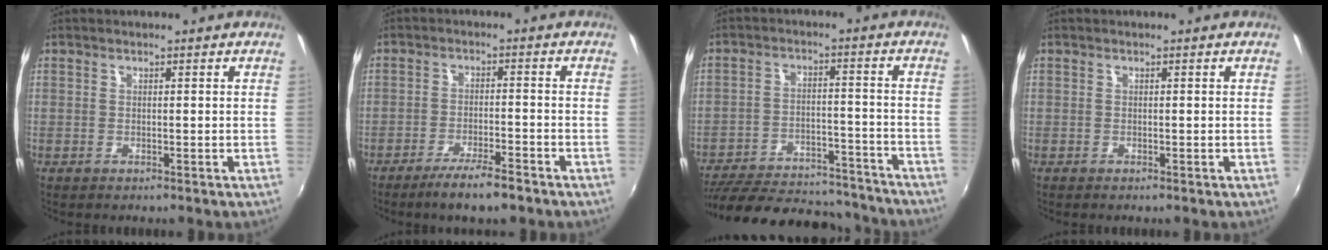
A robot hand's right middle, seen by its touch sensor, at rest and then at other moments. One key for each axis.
{"total": 6.6, "fx": -5.0, "fy": 0.8, "fz": 4.3, "tx": -0.094, "ty": -0.002, "tz": -0.082}
{"total": 26.3, "fx": -23.0, "fy": 7.9, "fz": 10.1, "tx": -0.197, "ty": 0.003, "tz": -0.303}
{"total": 0.0}